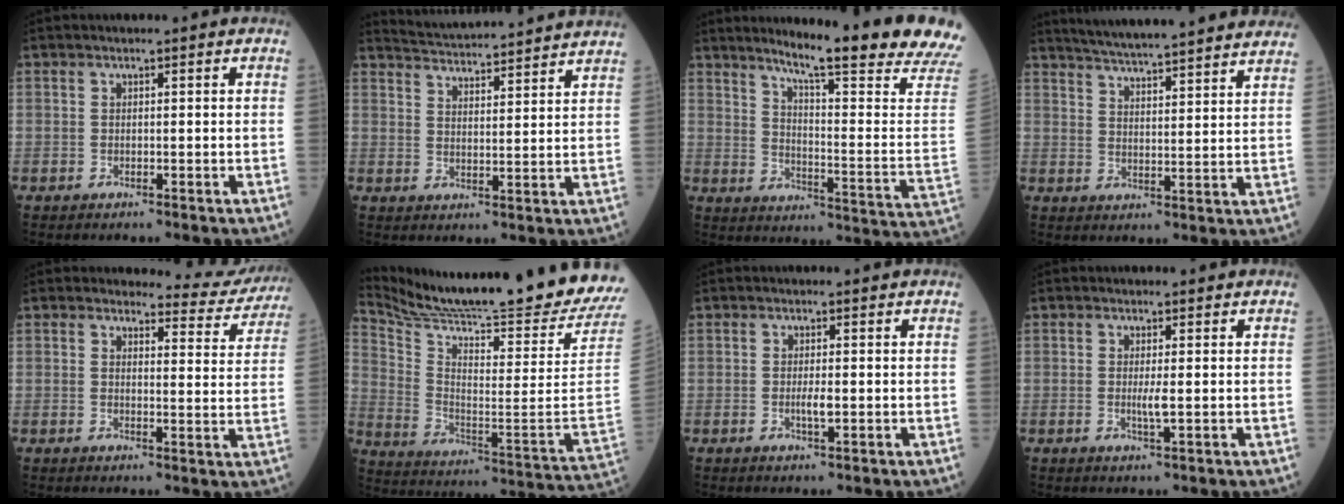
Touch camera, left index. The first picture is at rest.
{"total": 15.7, "force": [15.1, 0.6, 4.2], "torque": [-0.079, 0.014, 0.216]}
{"total": 23.0, "force": [19.5, -1.7, 12.1], "torque": [-0.177, -0.095, 0.249]}
{"total": 22.3, "force": [20.4, 1.8, 8.9], "torque": [-0.141, 0.003, 0.277]}
{"total": 8.9, "force": [8.8, 1.3, -0.4], "torque": [0.016, -0.040, 0.089]}
{"total": 30.9, "force": [27.8, -1.5, 13.4], "torque": [-0.248, -0.125, 0.399]}
{"total": 2.0, "force": [0.0, 0.6, 1.9], "torque": [-0.038, 0.000, 0.003]}
{"total": 2.1, "force": [0.3, 0.4, 2.1], "torque": [-0.043, -0.002, 0.008]}